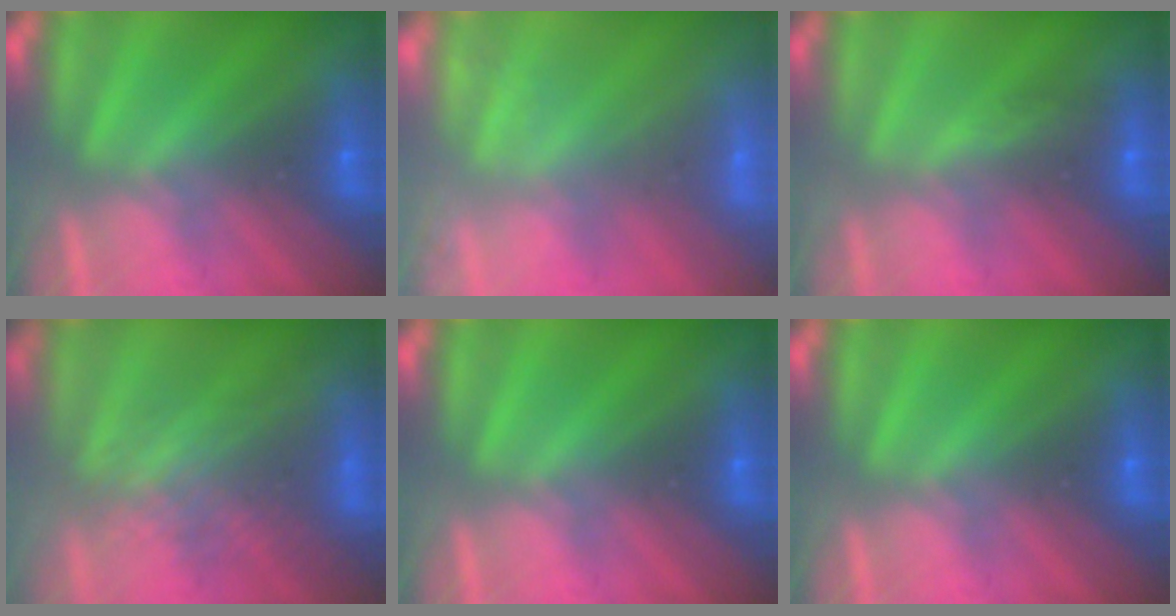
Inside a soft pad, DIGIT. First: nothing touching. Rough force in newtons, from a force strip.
{"total": 1.9}
{"total": 2.9}
{"total": 3.1}
{"total": 0.0}
{"total": 0.0}